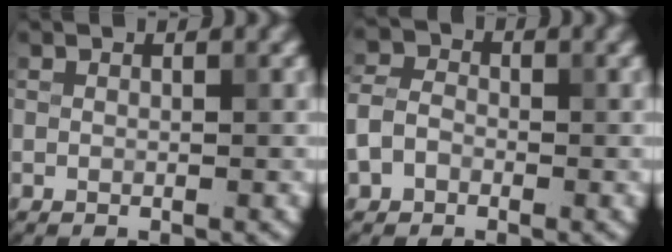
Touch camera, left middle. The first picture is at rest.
{"total": 2.9, "force": [-1.1, 2.2, 1.4], "torque": [-0.028, 0.004, -0.031]}